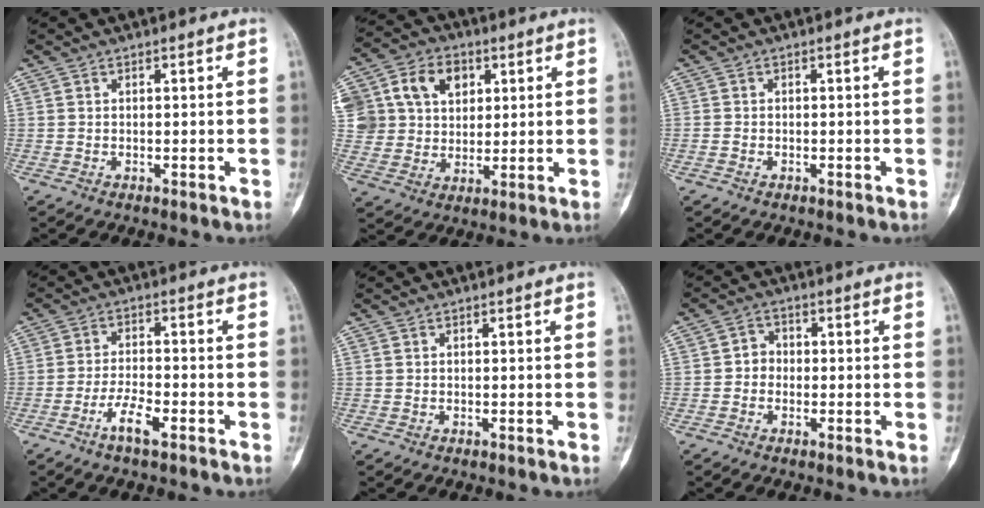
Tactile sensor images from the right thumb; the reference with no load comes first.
{"total": 16.9, "force": [5.4, 13.5, 8.7], "torque": [-0.153, 0.019, 0.103]}
{"total": 0.7, "force": [-0.4, 0.5, 0.3], "torque": [-0.007, 0.002, -0.009]}
{"total": 5.3, "force": [-3.1, 1.3, 4.1], "torque": [-0.085, 0.017, -0.059]}
{"total": 0.0}
{"total": 3.0, "force": [-0.6, 2.8, 1.1], "torque": [0.006, 0.010, -0.019]}